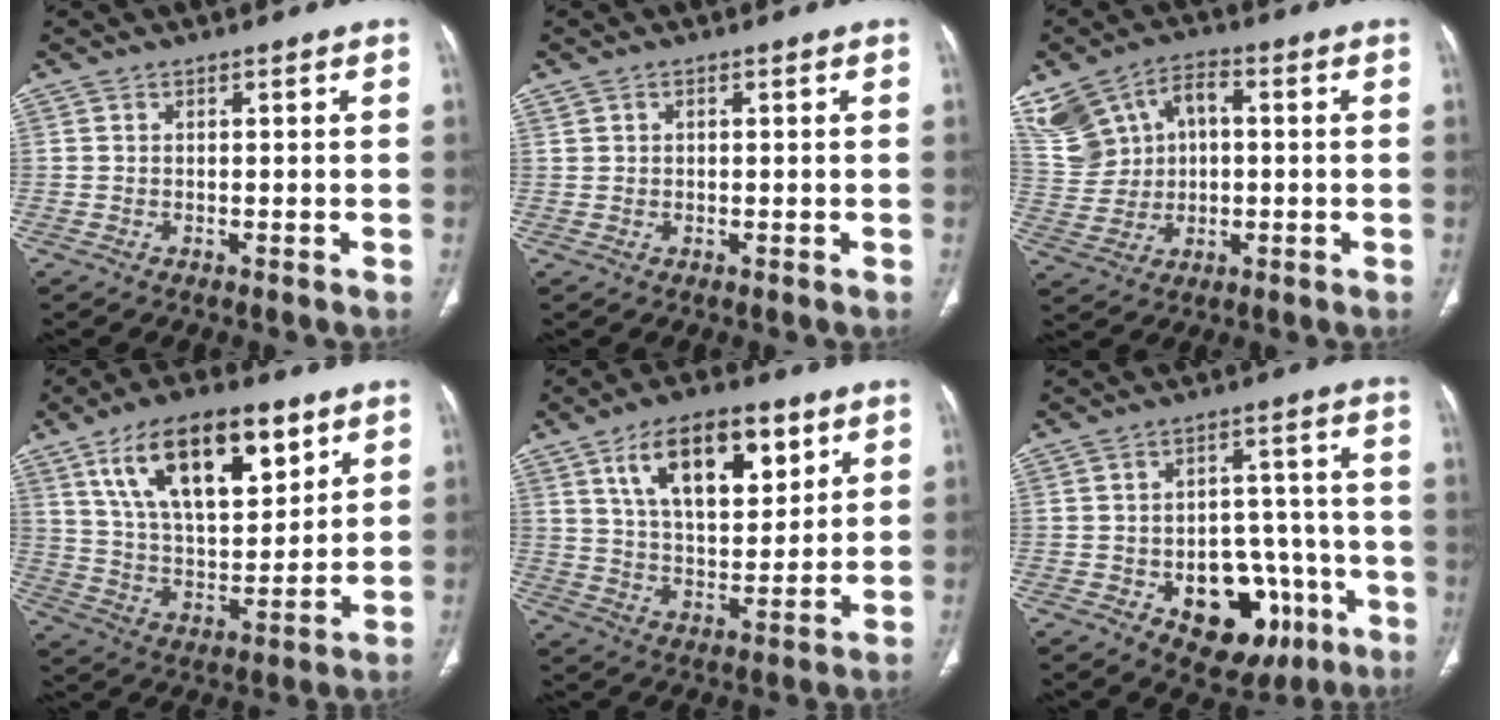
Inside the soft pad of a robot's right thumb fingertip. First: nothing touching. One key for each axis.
{"total": 0.9, "fx": 0.4, "fy": 0.8, "fz": 0.4, "tx": -0.003, "ty": 0.001, "tz": 0.010}
{"total": 17.1, "fx": 4.3, "fy": 13.8, "fz": 9.2, "tx": -0.203, "ty": 0.042, "tz": 0.095}
{"total": 21.3, "fx": 10.7, "fy": 9.8, "fz": 15.6, "tx": -0.225, "ty": -0.036, "tz": 0.192}
{"total": 17.5, "fx": 8.2, "fy": 8.7, "fz": 12.8, "tx": -0.165, "ty": -0.031, "tz": 0.143}
{"total": 16.3, "fx": -6.4, "fy": 10.4, "fz": 10.8, "tx": -0.100, "ty": 0.048, "tz": -0.076}